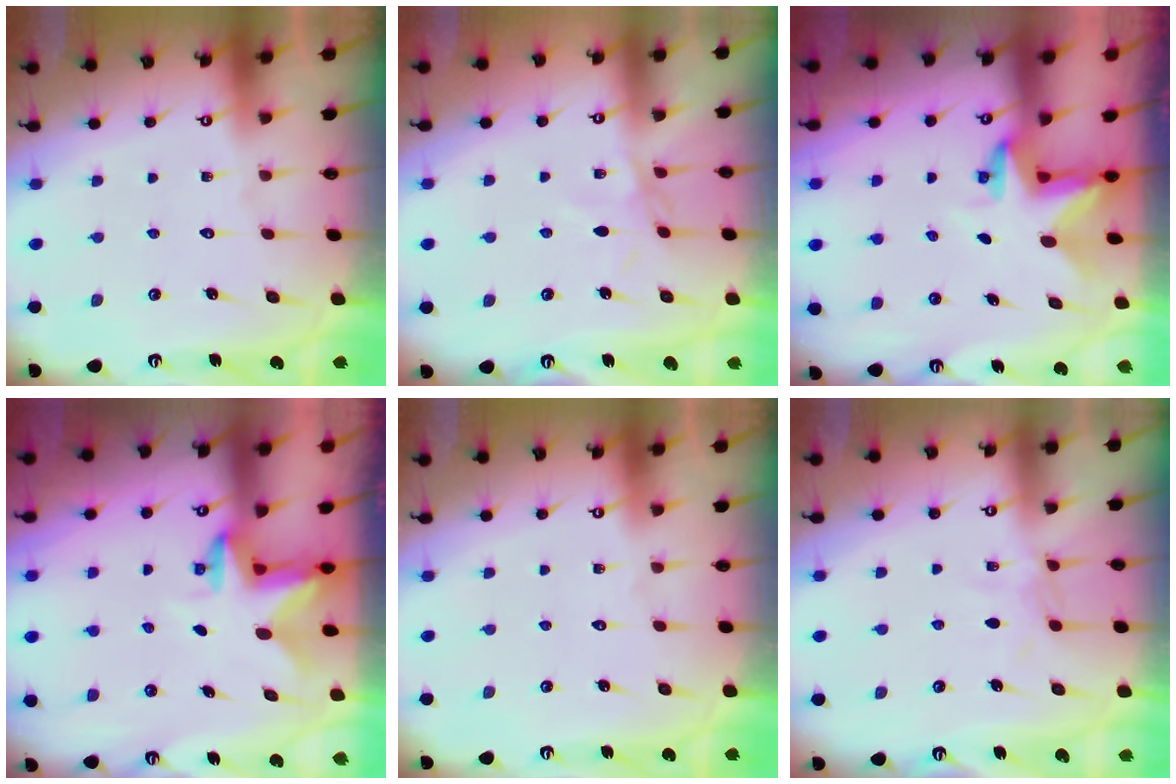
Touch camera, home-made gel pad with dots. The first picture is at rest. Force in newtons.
{"total": 4.0, "press": 4.0, "slide": 0.5}
{"total": 3.1, "press": 3.1, "slide": 0.1}
{"total": 2.6, "press": 2.5, "slide": 0.5}
{"total": 0.0}
{"total": 5.3, "press": 5.2, "slide": 0.5}